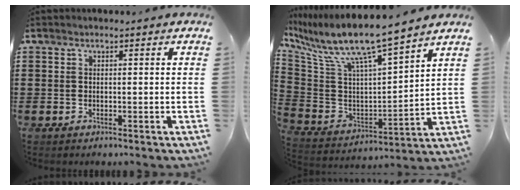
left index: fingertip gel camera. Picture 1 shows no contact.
{"total": 9.6, "force": [7.9, 0.6, 5.5], "torque": [-0.141, -0.062, 0.128]}